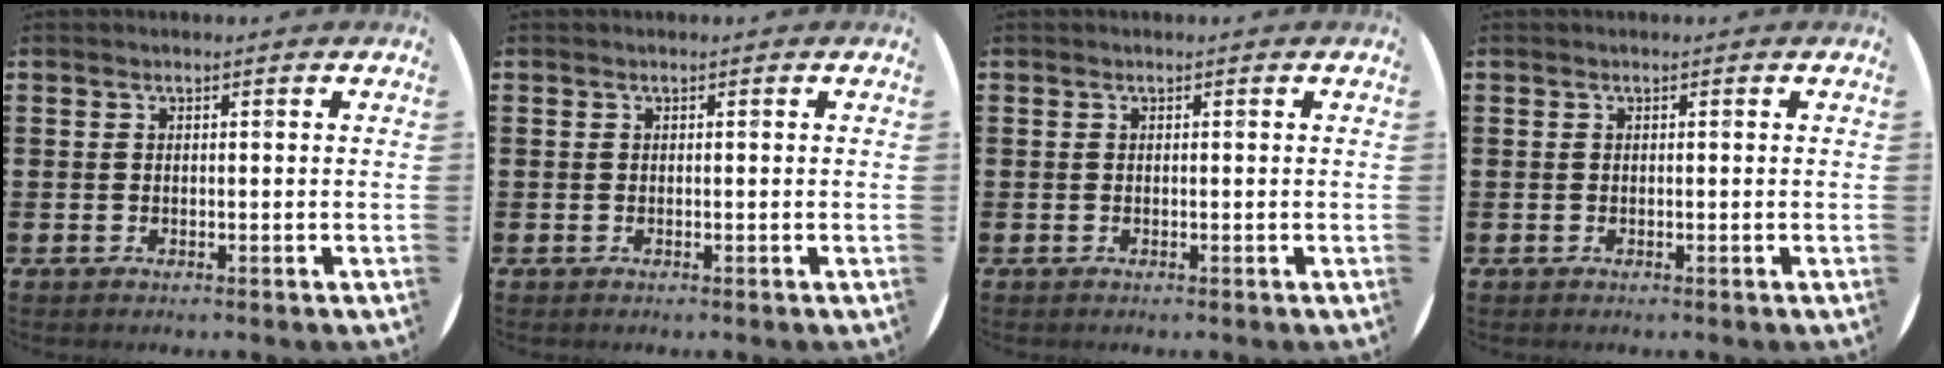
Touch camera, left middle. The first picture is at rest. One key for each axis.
{"total": 0.0}
{"total": 0.0}
{"total": 0.0}